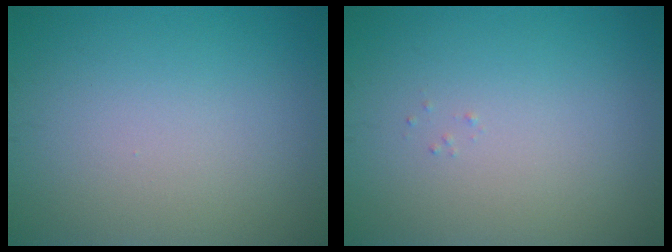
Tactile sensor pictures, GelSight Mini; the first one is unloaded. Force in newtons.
{"total": 0.0}